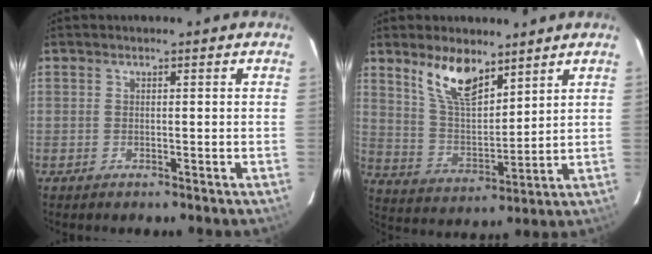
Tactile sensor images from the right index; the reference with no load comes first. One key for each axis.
{"total": 11.0, "fx": 7.5, "fy": 4.2, "fz": 6.8, "tx": -0.123, "ty": 0.002, "tz": 0.150}